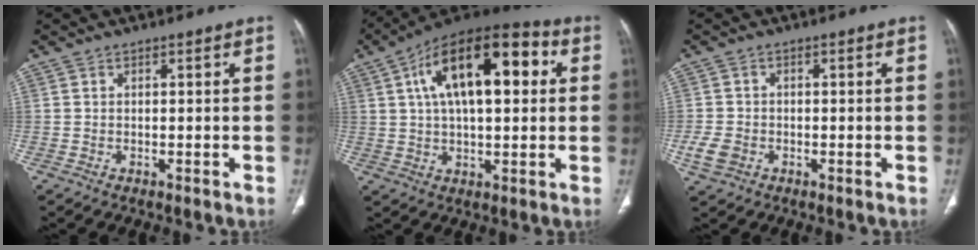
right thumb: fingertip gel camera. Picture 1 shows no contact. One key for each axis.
{"total": 21.0, "fx": 5.5, "fy": 9.6, "fz": 17.9, "tx": -0.272, "ty": 0.023, "tz": 0.078}
{"total": 4.1, "fx": -1.4, "fy": 3.2, "fz": 2.2, "tx": -0.045, "ty": 0.007, "tz": -0.022}